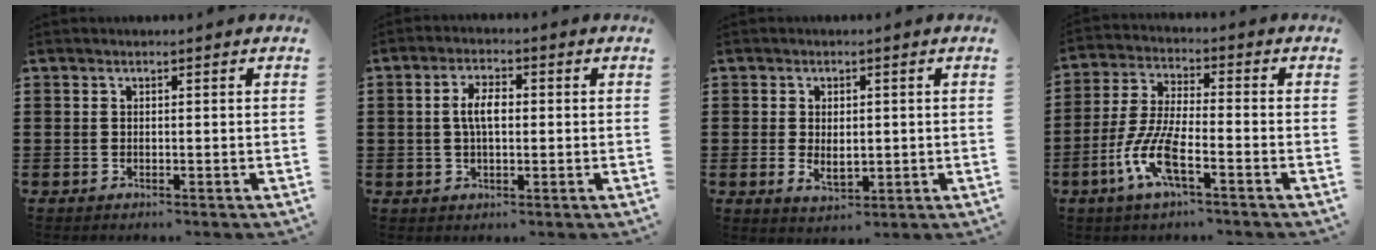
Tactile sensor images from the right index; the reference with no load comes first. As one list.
[{"total": 4.3, "force": [0.3, 2.0, 3.8], "torque": [-0.081, 0.006, 0.000]}, {"total": 3.0, "force": [-0.2, 1.9, 2.4], "torque": [-0.038, 0.004, -0.007]}, {"total": 8.6, "force": [-4.1, 2.2, 7.3], "torque": [-0.179, -0.013, -0.084]}]